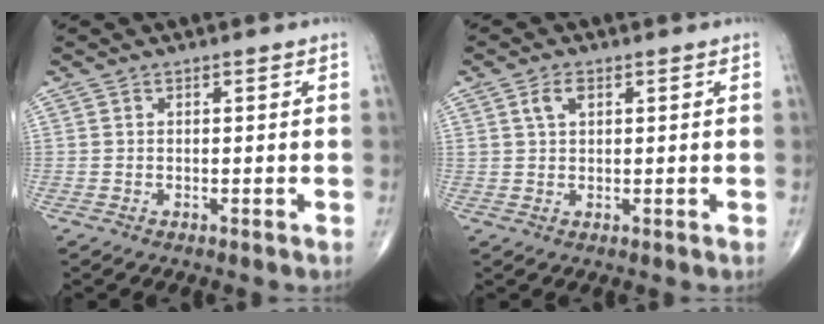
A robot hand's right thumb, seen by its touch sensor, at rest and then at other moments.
{"total": 2.8, "force": [1.2, 1.5, 2.0], "torque": [-0.036, 0.003, 0.024]}